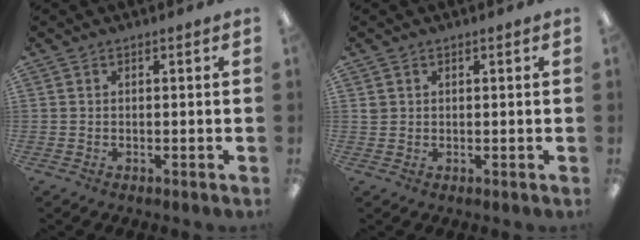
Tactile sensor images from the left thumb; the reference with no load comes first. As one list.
[{"total": 1.2, "force": [0.7, 1.0, 0.2], "torque": [-0.005, 0.001, 0.014]}]